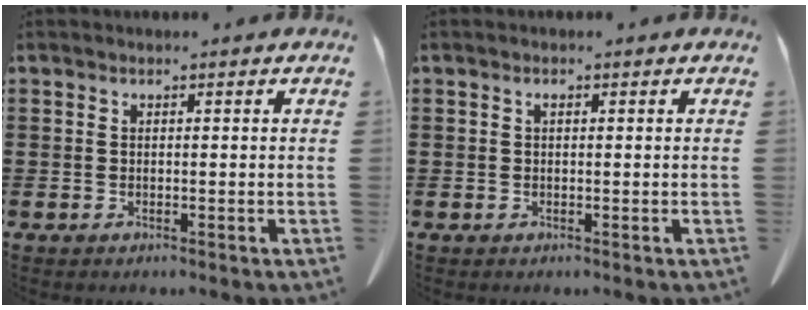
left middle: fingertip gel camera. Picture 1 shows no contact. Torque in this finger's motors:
{"motor_torque": [-0.60, 0.77, -0.02, -0.01]}